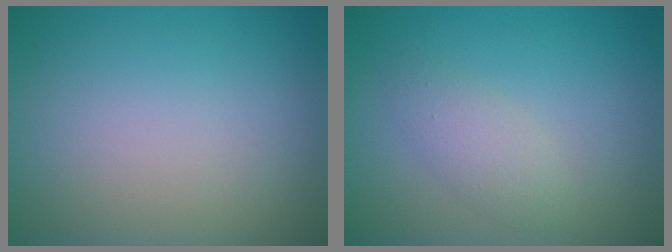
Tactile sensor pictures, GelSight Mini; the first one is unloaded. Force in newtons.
{"total": 2.0, "press": 2.0, "slide": 0.1}